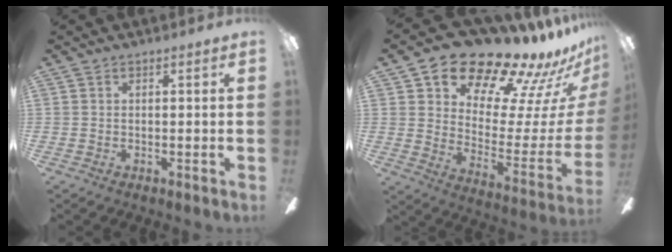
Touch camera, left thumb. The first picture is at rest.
{"total": 21.2, "force": [17.5, 7.9, 9.1], "torque": [-0.125, -0.139, 0.294]}